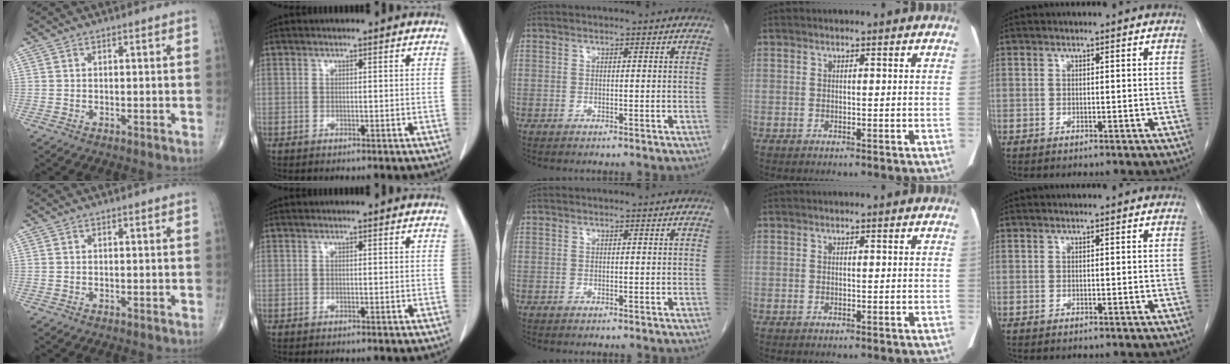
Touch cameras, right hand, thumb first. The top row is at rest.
{}